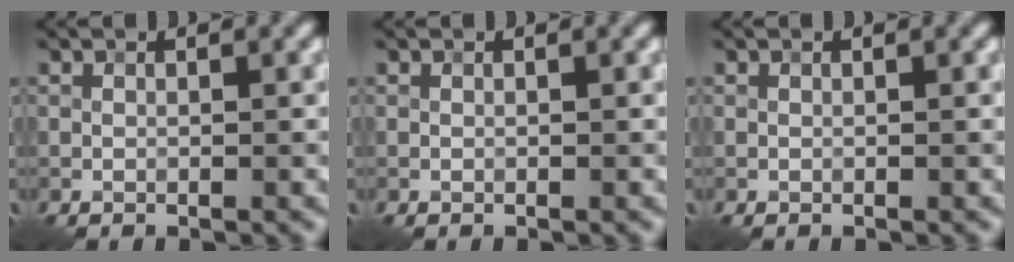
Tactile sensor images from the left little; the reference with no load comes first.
{"total": 0.0}
{"total": 0.0}